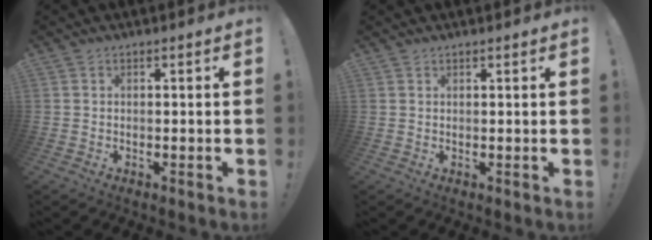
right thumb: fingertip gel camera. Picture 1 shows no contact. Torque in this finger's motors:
{"motor_torque": [-0.08, 0.77, 1.20, 1.34, 0.00]}